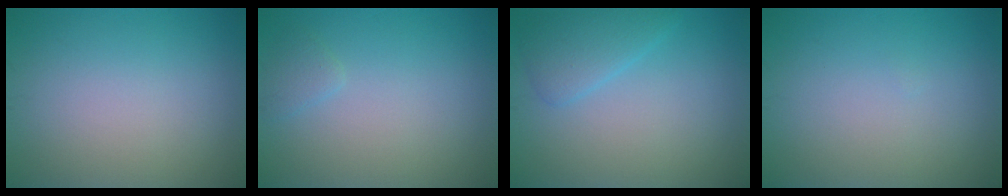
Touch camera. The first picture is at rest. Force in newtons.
{"total": 0.9, "press": 0.9, "slide": 0.1}
{"total": 2.6, "press": 2.6, "slide": 0.1}
{"total": 0.0}